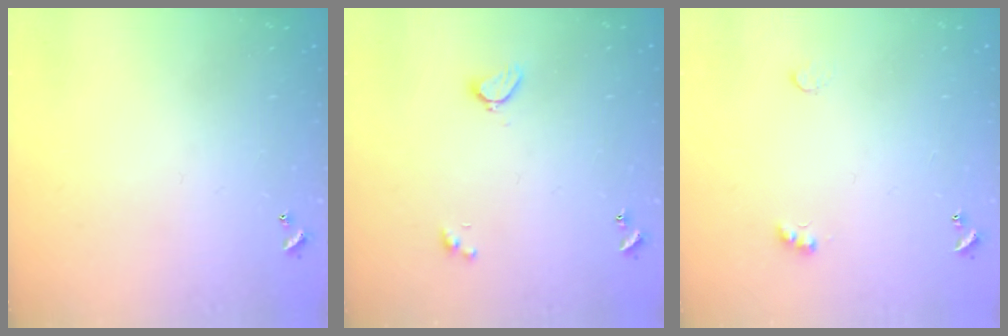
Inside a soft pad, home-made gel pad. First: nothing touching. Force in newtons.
{"total": 2.1, "press": 2.0, "slide": 0.5}
{"total": 3.8, "press": 3.7, "slide": 0.6}